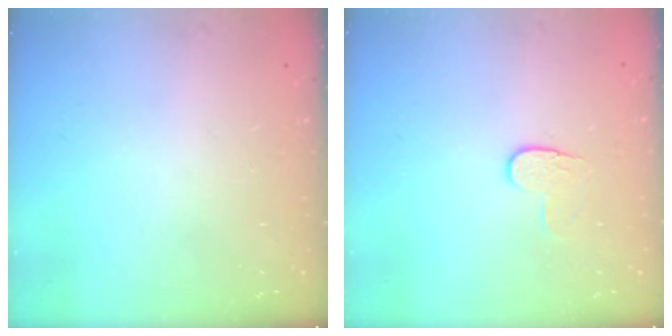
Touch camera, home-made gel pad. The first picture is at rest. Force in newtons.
{"total": 5.3, "press": 5.3, "slide": 0.5}